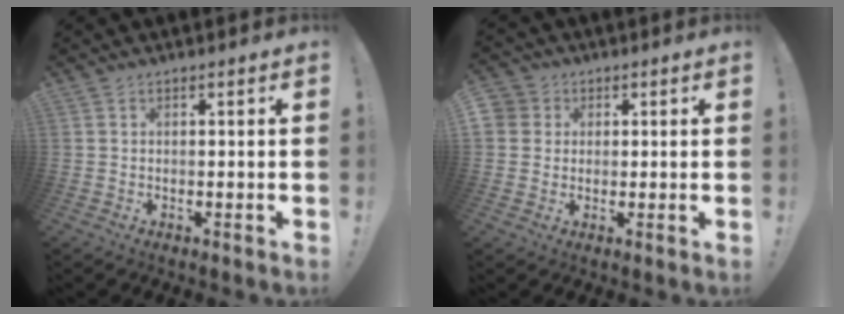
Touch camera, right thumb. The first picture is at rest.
{"total": 4.5, "force": [0.9, 4.2, 1.2], "torque": [-0.016, 0.002, 0.018]}